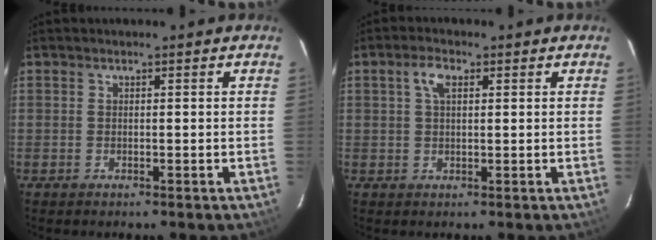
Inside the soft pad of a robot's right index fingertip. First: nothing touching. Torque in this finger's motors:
{"motor_torque": [0.05, -0.04, 0.15, 0.05]}